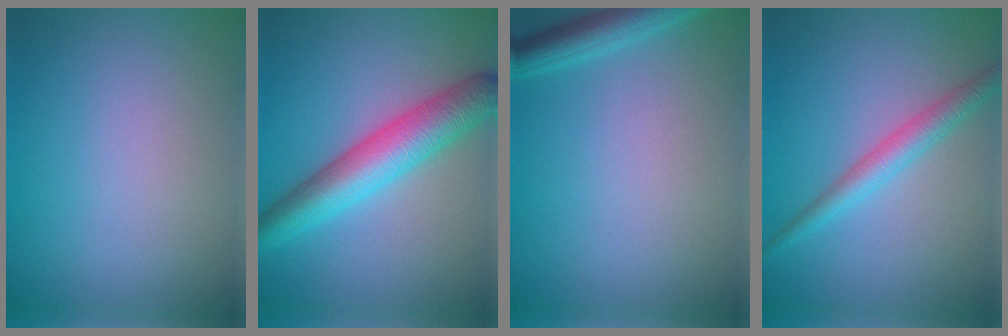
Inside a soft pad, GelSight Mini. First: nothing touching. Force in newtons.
{"total": 6.7, "press": 6.7, "slide": 0.2}
{"total": 3.0, "press": 2.9, "slide": 0.2}
{"total": 2.8, "press": 2.8, "slide": 0.1}